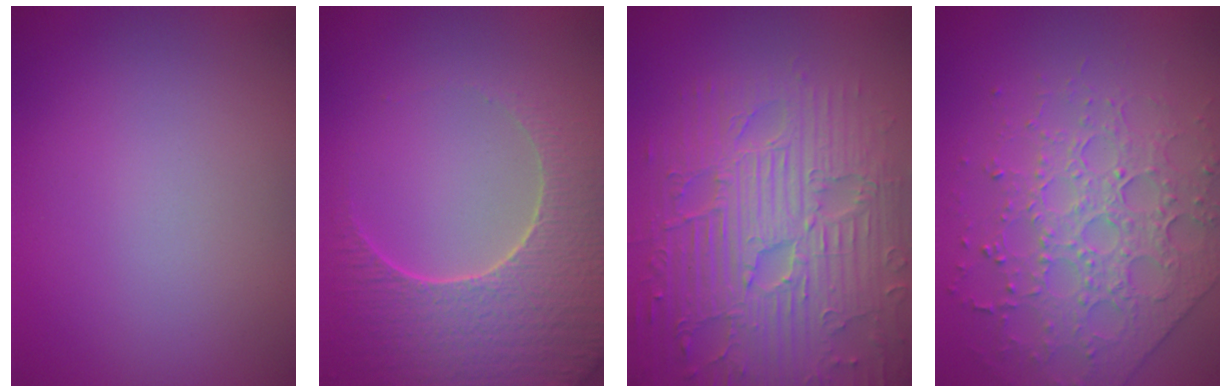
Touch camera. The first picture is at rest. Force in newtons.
{"total": 6.9, "press": 5.6, "slide": 3.9}
{"total": 9.4, "press": 6.8, "slide": 6.4}
{"total": 4.5, "press": 4.3, "slide": 1.0}